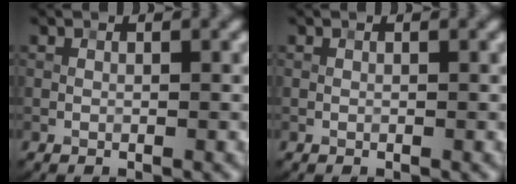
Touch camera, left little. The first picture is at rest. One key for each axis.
{"total": 0.0}